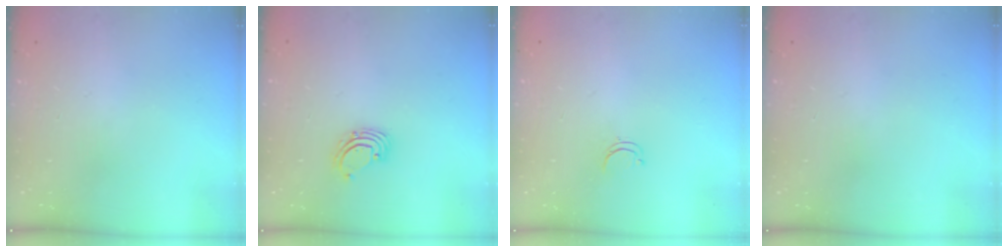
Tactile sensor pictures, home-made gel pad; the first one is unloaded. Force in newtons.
{"total": 2.3, "press": 2.3, "slide": 0.2}
{"total": 3.5, "press": 3.4, "slide": 0.4}
{"total": 0.0}